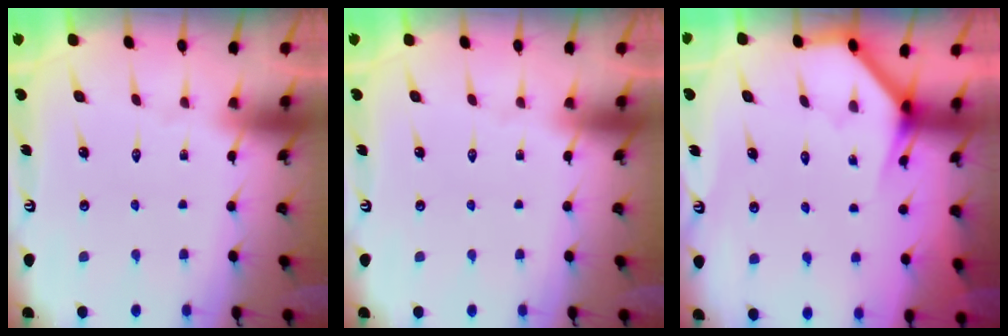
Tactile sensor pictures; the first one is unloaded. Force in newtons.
{"total": 0.0}
{"total": 3.7, "press": 3.6, "slide": 0.2}